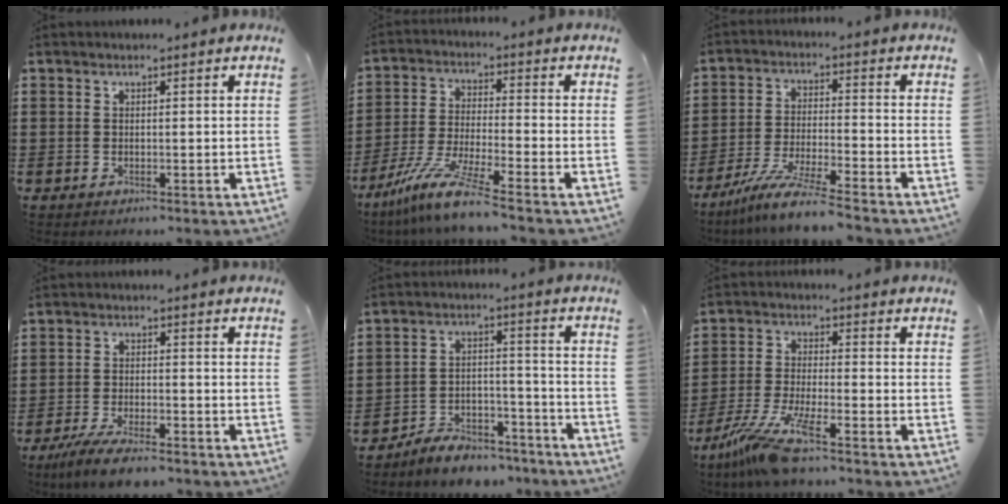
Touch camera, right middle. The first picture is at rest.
{"total": 9.0, "force": [-7.1, -0.2, 5.4], "torque": [-0.123, -0.014, -0.144]}
{"total": 8.1, "force": [-7.0, -0.4, 4.1], "torque": [-0.084, -0.014, -0.134]}
{"total": 5.1, "force": [-4.4, 0.4, 2.5], "torque": [-0.060, -0.012, -0.087]}
{"total": 6.1, "force": [-6.0, 1.1, 0.9], "torque": [-0.010, 0.016, -0.116]}
{"total": 8.7, "force": [-6.7, 0.1, 5.5], "torque": [-0.132, -0.021, -0.134]}